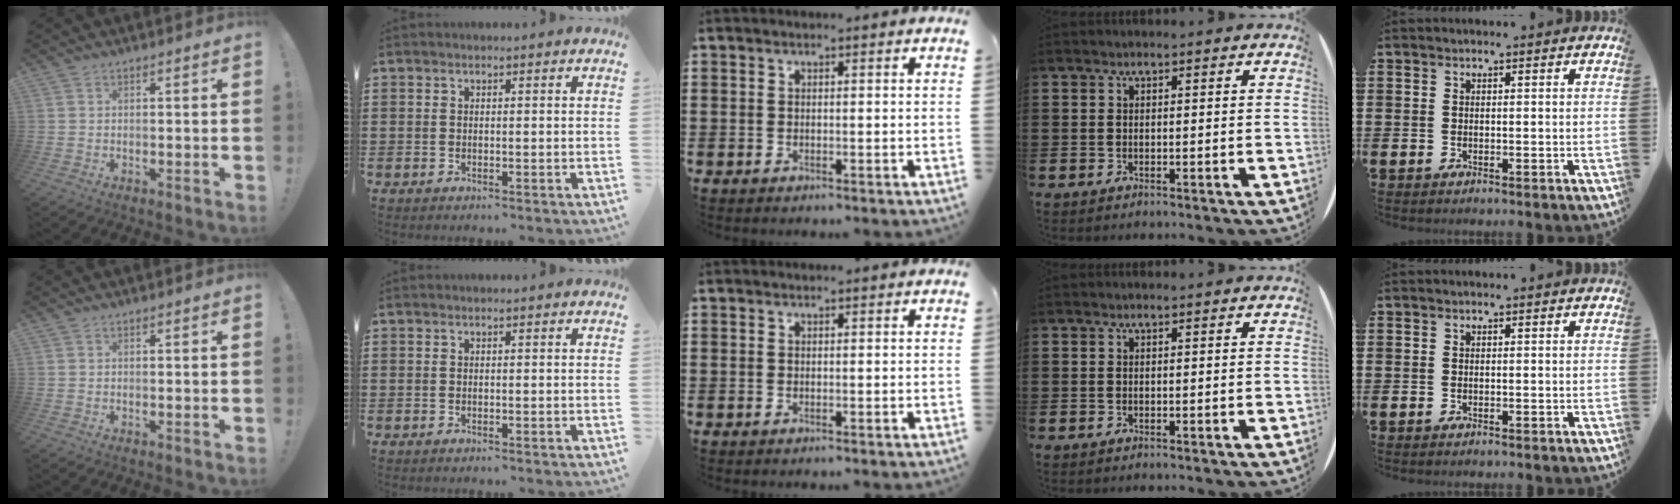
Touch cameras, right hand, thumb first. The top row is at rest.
{}